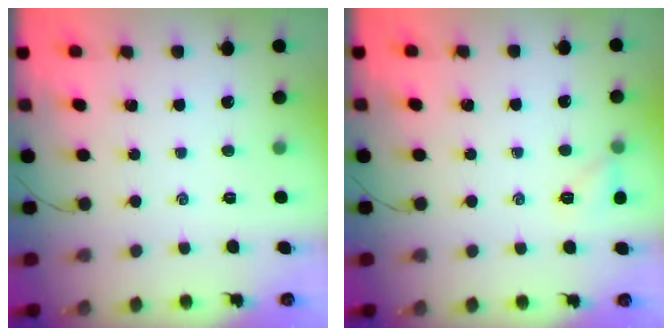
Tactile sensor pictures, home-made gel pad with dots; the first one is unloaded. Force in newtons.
{"total": 6.3, "press": 6.1, "slide": 1.5}